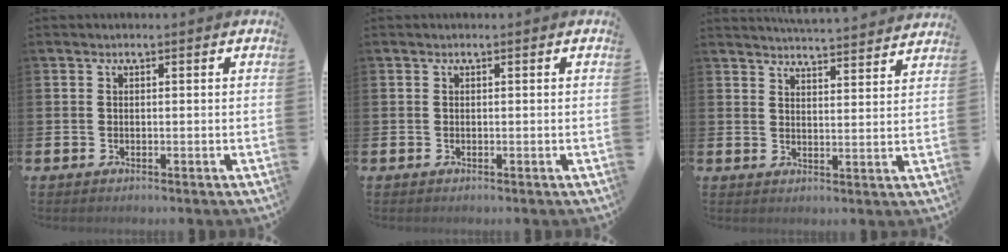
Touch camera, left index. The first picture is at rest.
{"total": 0.0}
{"total": 4.9, "force": [4.9, -0.1, 0.2], "torque": [-0.016, -0.035, 0.087]}